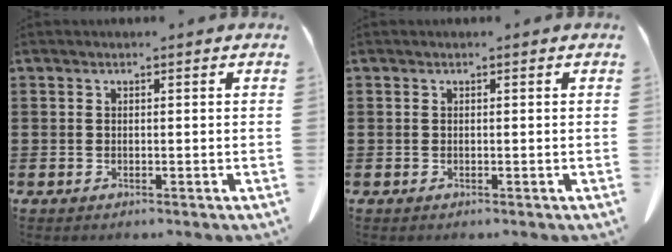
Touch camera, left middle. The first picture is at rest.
{"total": 0.0}